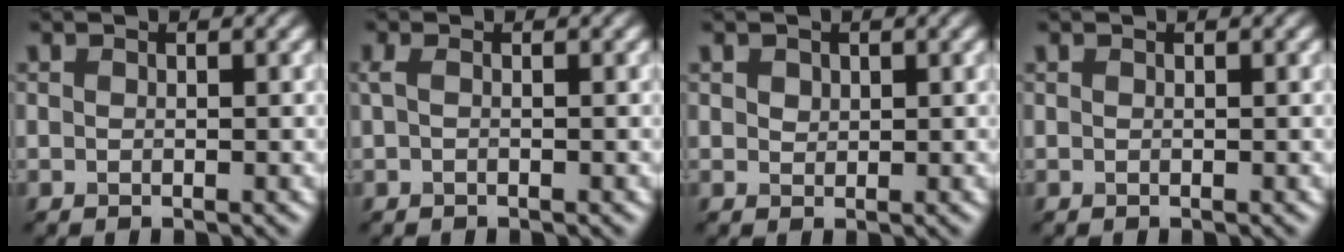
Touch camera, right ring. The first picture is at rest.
{"total": 0.5, "force": [-0.4, -0.2, 0.3], "torque": [-0.020, 0.000, 0.008]}
{"total": 0.8, "force": [-0.1, -0.3, -0.8], "torque": [-0.002, 0.002, 0.022]}
{"total": 0.0}